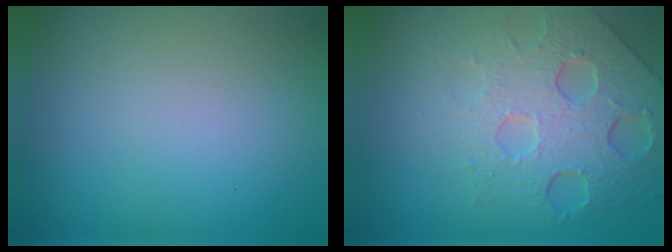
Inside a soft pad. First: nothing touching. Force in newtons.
{"total": 7.6, "press": 5.2, "slide": 5.5}